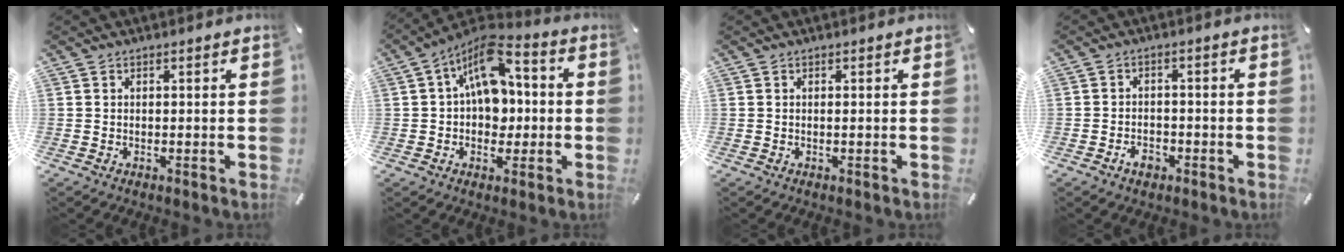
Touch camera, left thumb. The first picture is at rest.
{"total": 13.3, "force": [2.8, 9.3, 9.1], "torque": [-0.150, -0.023, 0.052]}
{"total": 0.0}
{"total": 3.8, "force": [-2.3, 2.6, 1.6], "torque": [-0.033, 0.008, -0.043]}